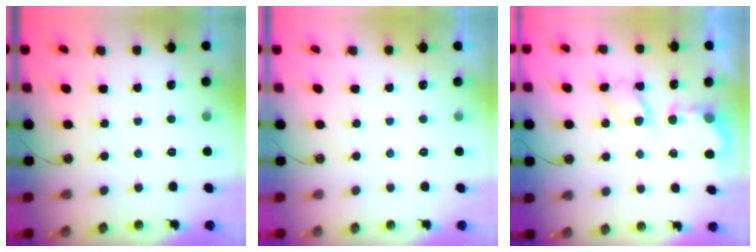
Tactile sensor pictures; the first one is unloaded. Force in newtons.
{"total": 0.0}
{"total": 6.0, "press": 6.0, "slide": 0.4}